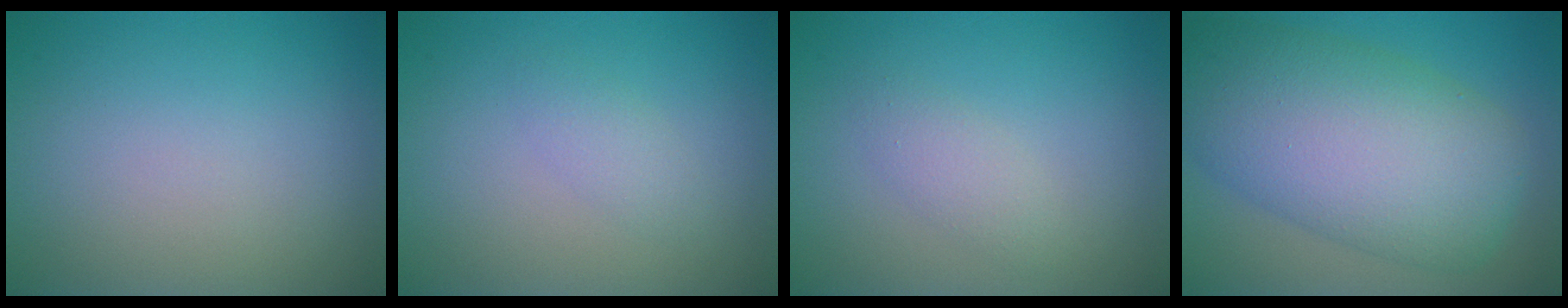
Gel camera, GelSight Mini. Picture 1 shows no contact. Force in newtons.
{"total": 1.4, "press": 1.4, "slide": 0.1}
{"total": 1.6, "press": 1.6, "slide": 0.1}
{"total": 11.7, "press": 11.7, "slide": 0.3}